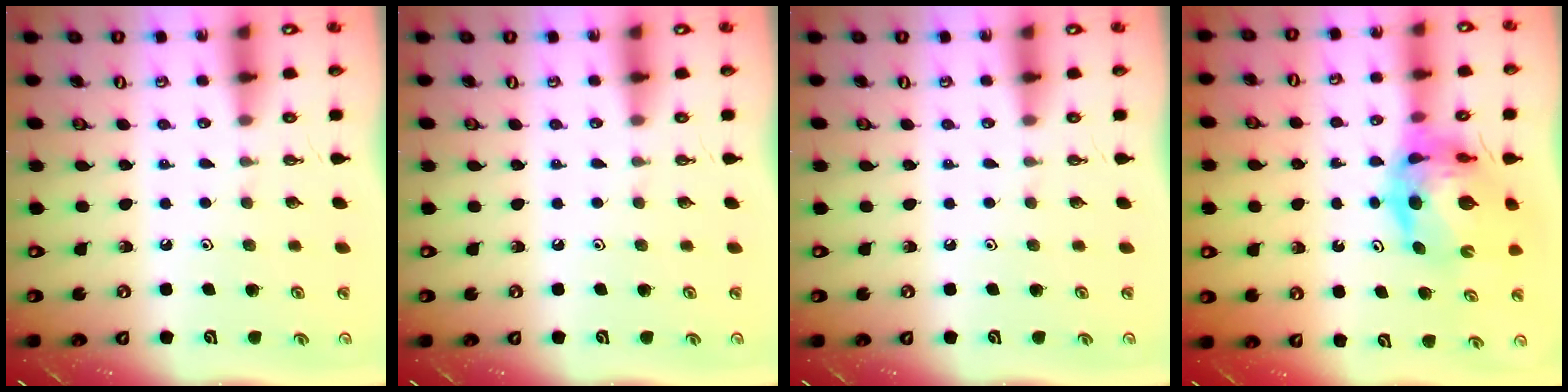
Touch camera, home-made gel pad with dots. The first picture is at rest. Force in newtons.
{"total": 0.0}
{"total": 0.0}
{"total": 12.1, "press": 12.0, "slide": 1.5}